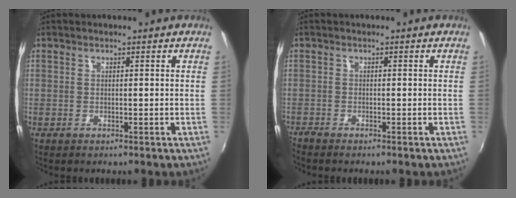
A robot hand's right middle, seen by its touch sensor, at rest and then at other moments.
{"total": 1.3, "force": [-1.2, 0.1, 0.3], "torque": [-0.009, -0.006, -0.026]}